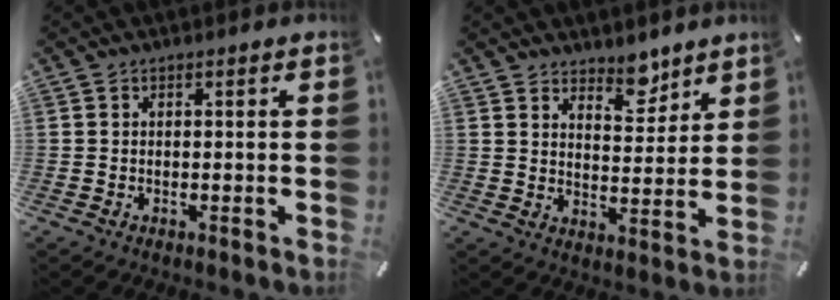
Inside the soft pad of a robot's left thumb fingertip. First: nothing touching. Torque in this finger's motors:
{"motor_torque": [0.30, -0.56, 0.06, -0.15, 0.00]}